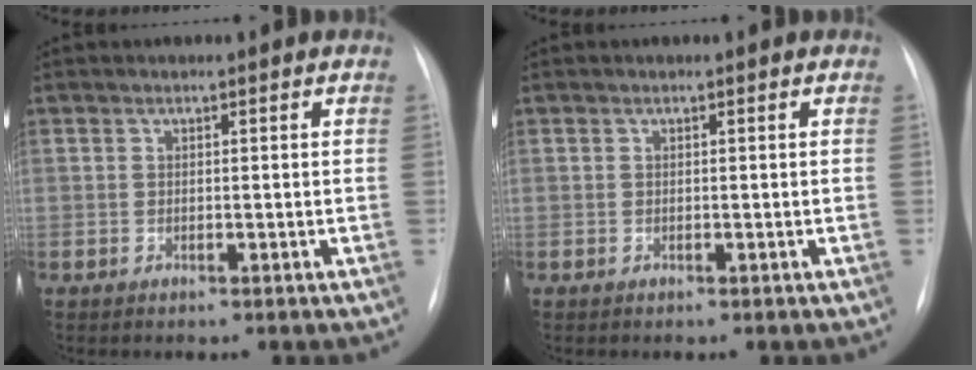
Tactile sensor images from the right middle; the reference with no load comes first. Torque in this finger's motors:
{"motor_torque": [0.02, -0.02, 0.00, 0.00]}